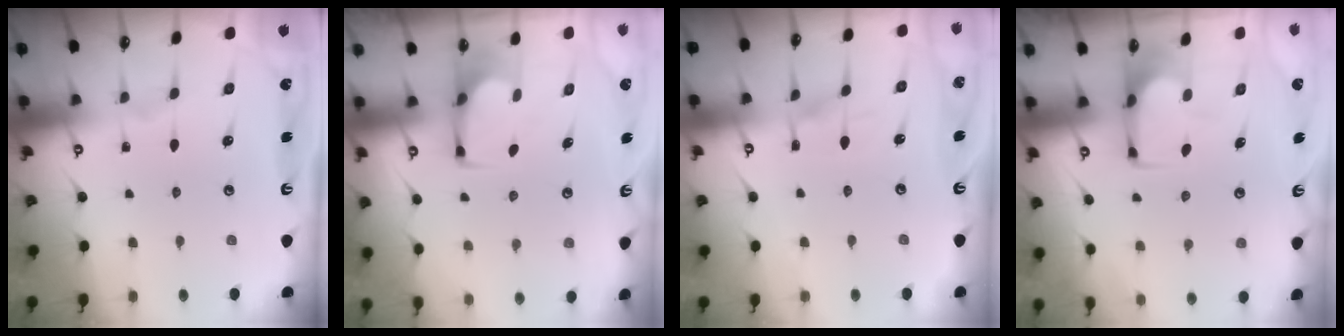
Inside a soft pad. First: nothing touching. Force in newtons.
{"total": 2.7, "press": 2.7, "slide": 0.4}
{"total": 4.4, "press": 4.3, "slide": 0.4}
{"total": 0.0}